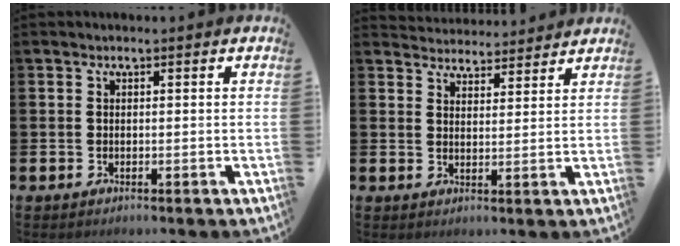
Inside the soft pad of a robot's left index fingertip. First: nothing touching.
{"total": 3.9, "force": [3.9, 0.7, -0.4], "torque": [0.002, -0.027, 0.069]}